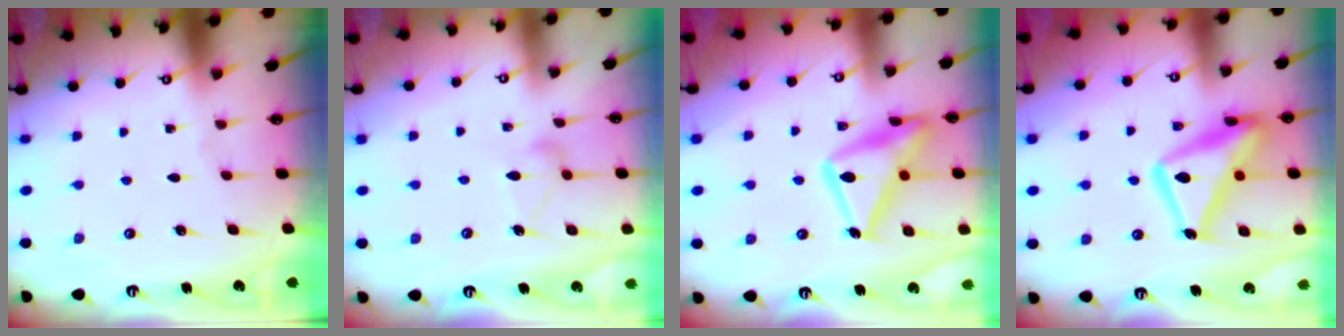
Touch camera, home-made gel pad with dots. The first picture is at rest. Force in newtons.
{"total": 9.8, "press": 9.8, "slide": 0.3}
{"total": 19.0, "press": 19.0, "slide": 1.3}
{"total": 16.2, "press": 16.1, "slide": 1.3}